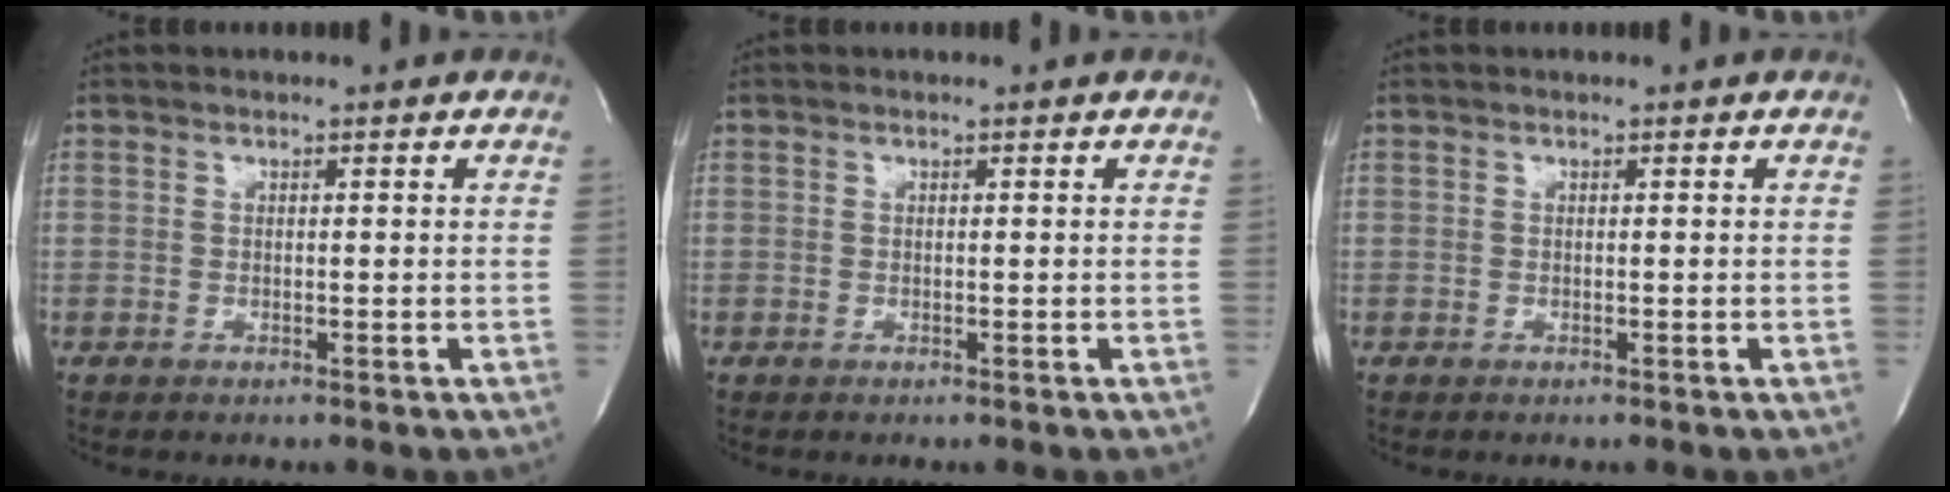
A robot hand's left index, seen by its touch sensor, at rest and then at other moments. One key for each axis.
{"total": 0.0}
{"total": 0.0}